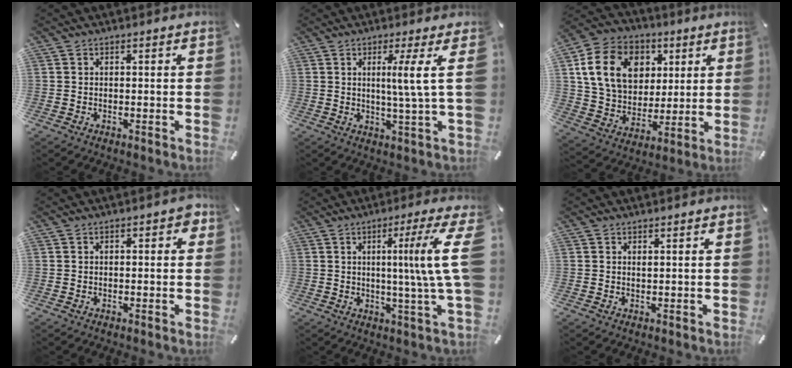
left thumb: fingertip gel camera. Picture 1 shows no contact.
{"total": 8.8, "force": [1.8, -0.9, 8.6], "torque": [-0.147, -0.009, 0.018]}
{"total": 16.9, "force": [5.4, 13.5, 8.6], "torque": [-0.170, 0.002, 0.106]}
{"total": 2.0, "force": [0.1, 1.0, 1.7], "torque": [-0.024, 0.004, -0.002]}
{"total": 17.1, "force": [3.1, -0.1, 16.8], "torque": [-0.256, -0.019, 0.030]}
{"total": 0.0}